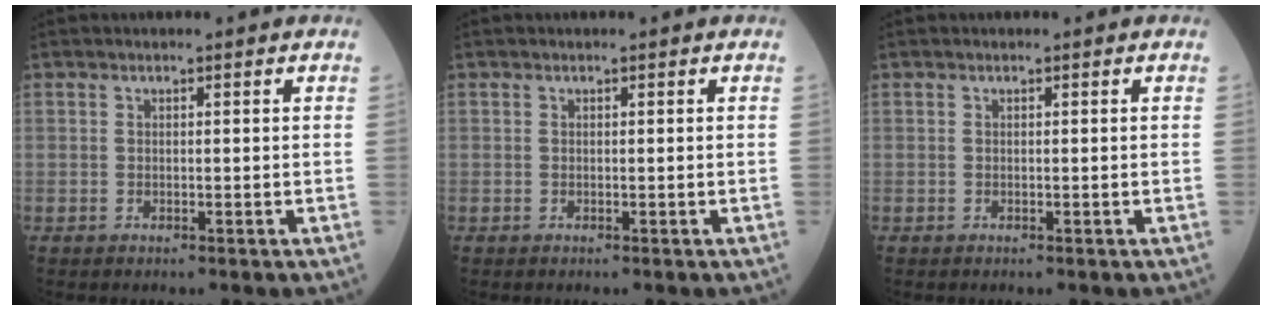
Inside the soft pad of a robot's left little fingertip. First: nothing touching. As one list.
[{"total": 0.0}, {"total": 0.0}]